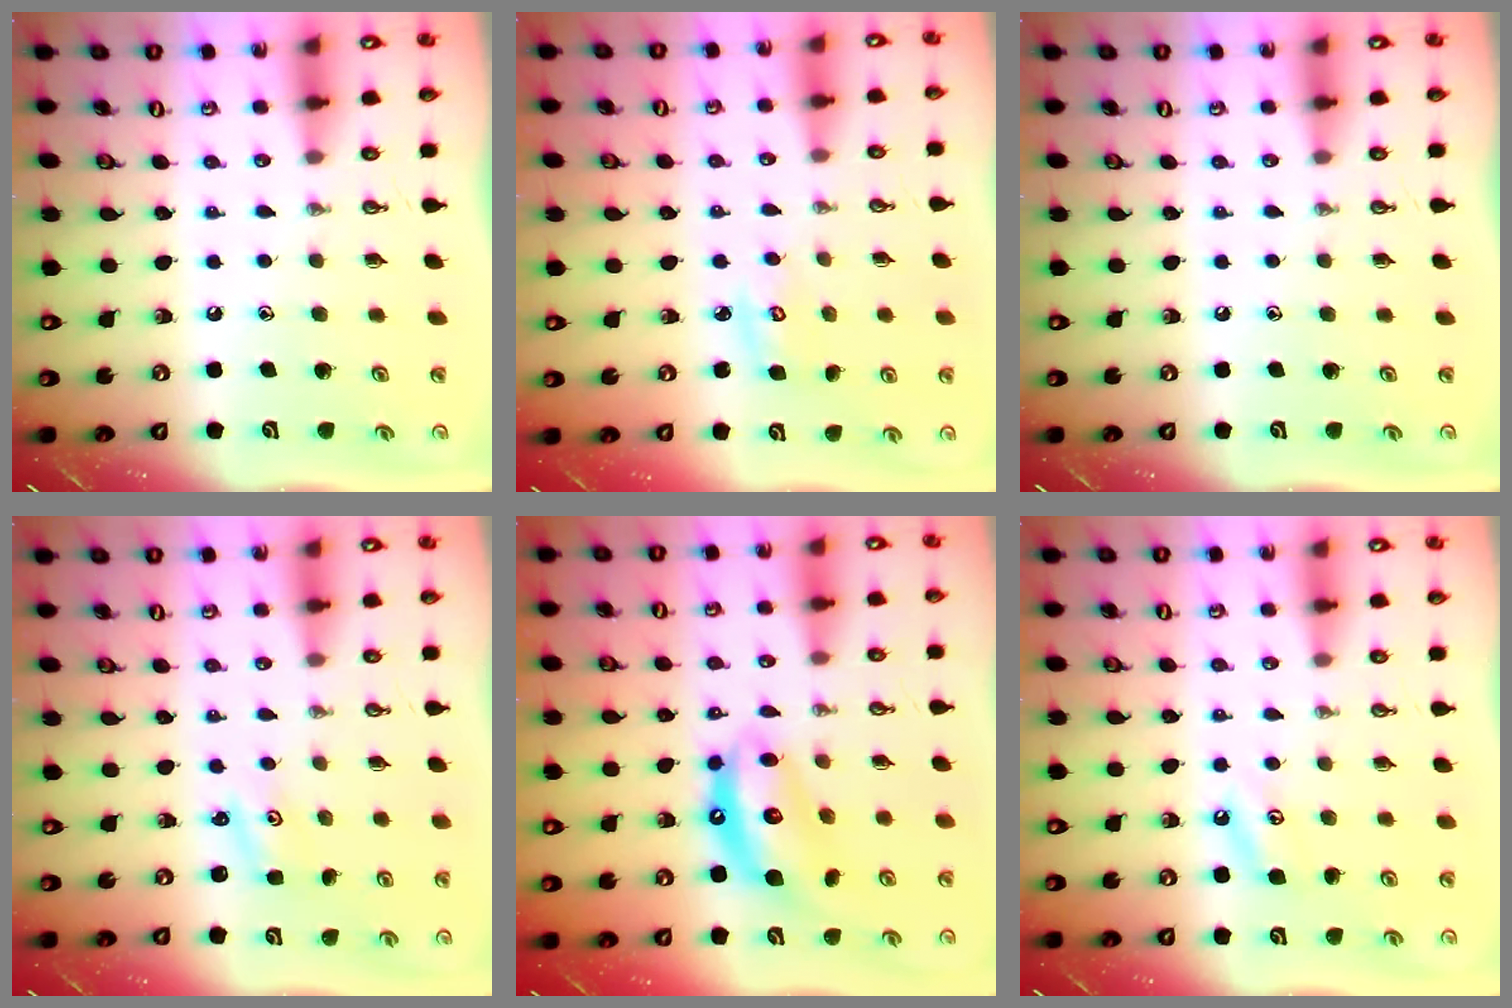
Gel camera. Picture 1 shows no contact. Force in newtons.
{"total": 2.9, "press": 2.9, "slide": 0.1}
{"total": 0.0}
{"total": 1.5, "press": 1.4, "slide": 0.2}
{"total": 11.5, "press": 11.5, "slide": 1.1}
{"total": 3.4, "press": 3.3, "slide": 0.7}